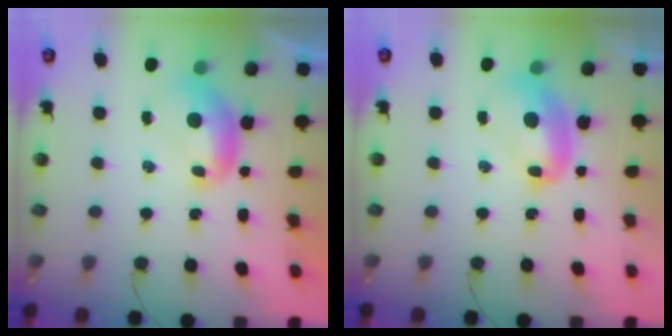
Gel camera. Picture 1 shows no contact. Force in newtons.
{"total": 3.2, "press": 3.2, "slide": 0.2}